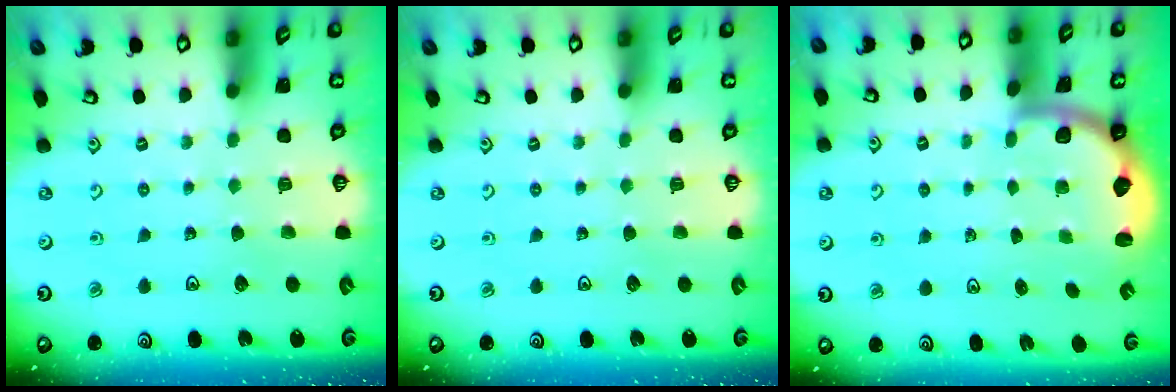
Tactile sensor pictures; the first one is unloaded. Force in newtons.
{"total": 0.0}
{"total": 2.2, "press": 2.1, "slide": 0.7}